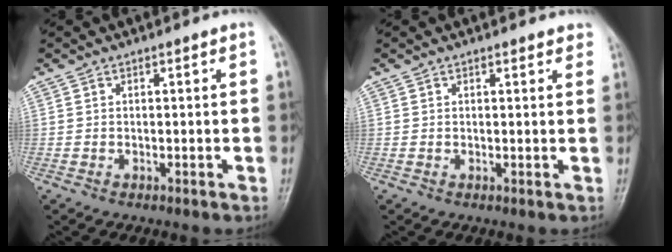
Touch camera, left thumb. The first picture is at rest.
{"total": 2.3, "force": [1.9, 0.7, 1.0], "torque": [0.002, -0.001, 0.016]}